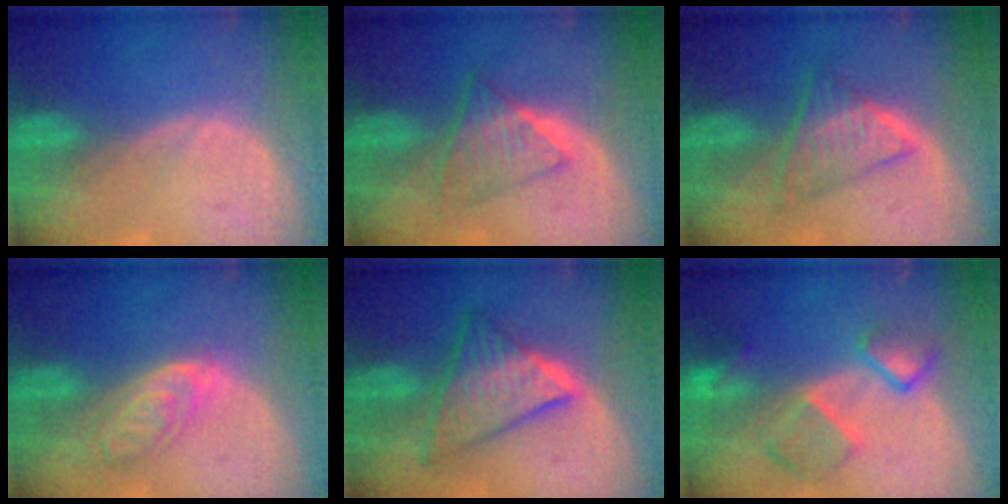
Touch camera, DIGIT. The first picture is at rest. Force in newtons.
{"total": 5.9, "press": 5.4, "slide": 2.3}
{"total": 5.9, "press": 5.6, "slide": 2.0}
{"total": 6.3, "press": 5.6, "slide": 2.8}
{"total": 8.9, "press": 8.9, "slide": 0.5}
{"total": 7.6, "press": 6.7, "slide": 3.5}